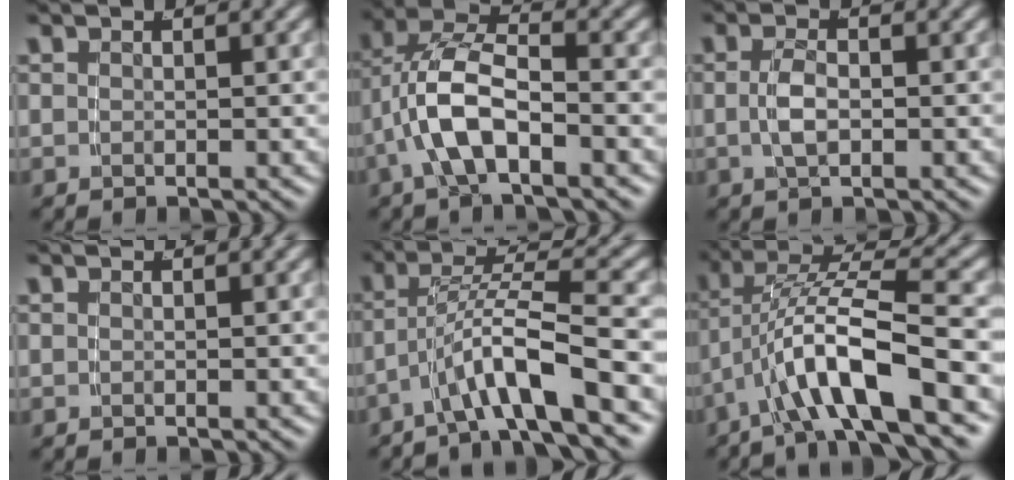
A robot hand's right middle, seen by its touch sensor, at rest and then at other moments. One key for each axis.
{"total": 6.0, "fx": -0.1, "fy": 3.2, "fz": 5.1, "tx": -0.110, "ty": -0.006, "tz": -0.002}
{"total": 1.8, "fx": -0.5, "fy": 0.2, "fz": 1.7, "tx": -0.038, "ty": -0.004, "tz": -0.003}
{"total": 0.0}
{"total": 4.5, "fx": -1.9, "fy": 0.6, "fz": 4.1, "tx": -0.085, "ty": 0.000, "tz": -0.028}
{"total": 6.3, "fx": -0.7, "fy": 2.2, "fz": 5.8, "tx": -0.119, "ty": 0.000, "tz": -0.010}